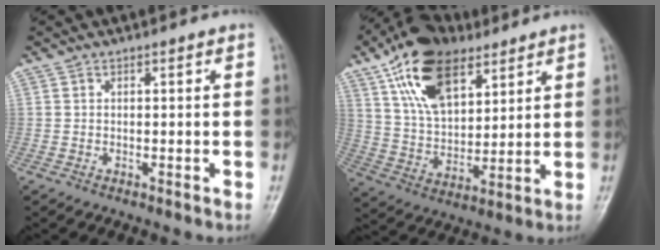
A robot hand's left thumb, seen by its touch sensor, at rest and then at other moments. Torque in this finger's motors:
{"motor_torque": [0.32, 0.37, 1.36, -1.39, 0.20]}